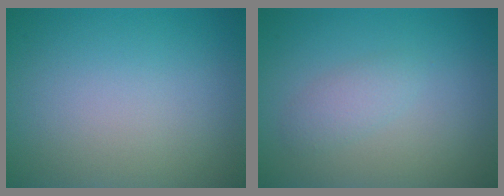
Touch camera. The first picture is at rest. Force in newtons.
{"total": 1.6, "press": 1.6, "slide": 0.1}